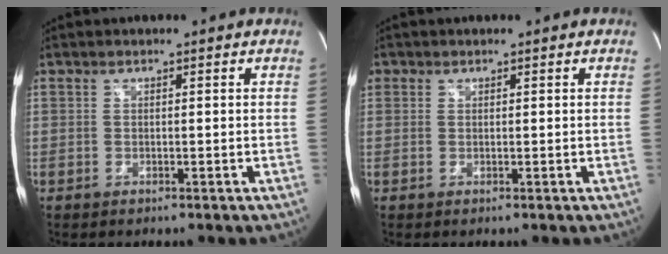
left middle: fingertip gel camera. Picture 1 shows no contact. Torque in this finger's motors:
{"motor_torque": [0.43, -0.38, 0.21, 0.05]}